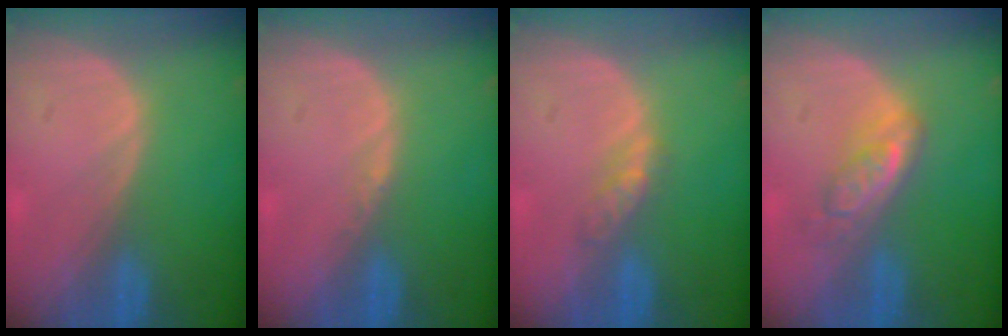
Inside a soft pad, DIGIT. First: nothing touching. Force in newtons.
{"total": 0.6, "press": 0.5, "slide": 0.4}
{"total": 2.8, "press": 2.5, "slide": 1.2}
{"total": 5.0, "press": 4.6, "slide": 2.0}